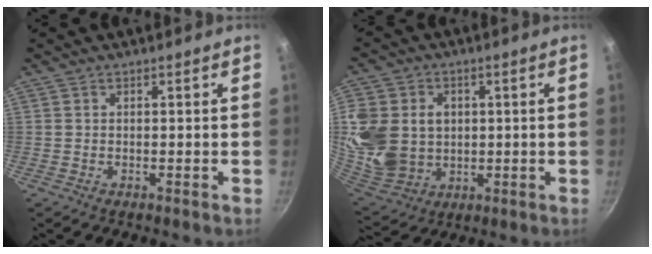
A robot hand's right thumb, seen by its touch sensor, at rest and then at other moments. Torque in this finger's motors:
{"motor_torque": [0.53, 1.05, 0.49, 0.08, 0.14]}